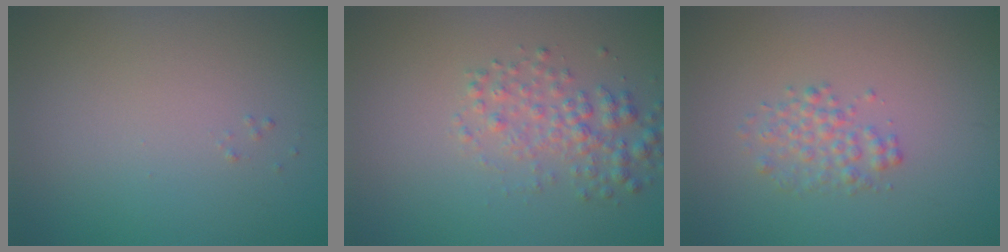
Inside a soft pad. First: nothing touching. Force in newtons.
{"total": 2.7, "press": 2.7, "slide": 0.0}
{"total": 2.0, "press": 2.0, "slide": 0.1}